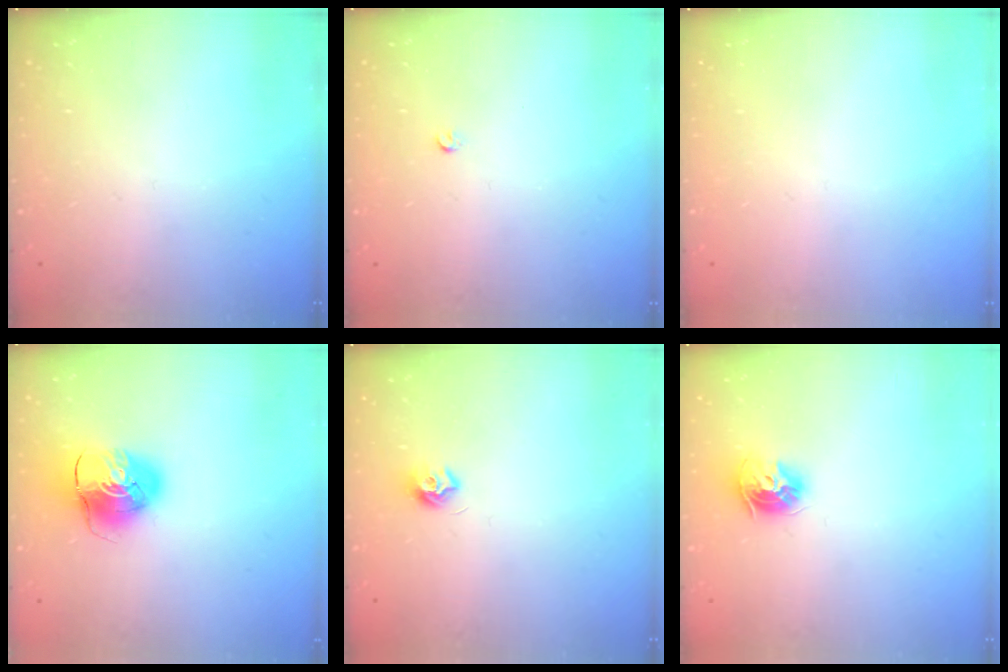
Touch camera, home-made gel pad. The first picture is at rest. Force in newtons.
{"total": 2.6, "press": 2.5, "slide": 0.4}
{"total": 0.0}
{"total": 8.9, "press": 8.9, "slide": 1.2}
{"total": 7.6, "press": 7.6, "slide": 0.8}
{"total": 9.5, "press": 9.4, "slide": 0.9}